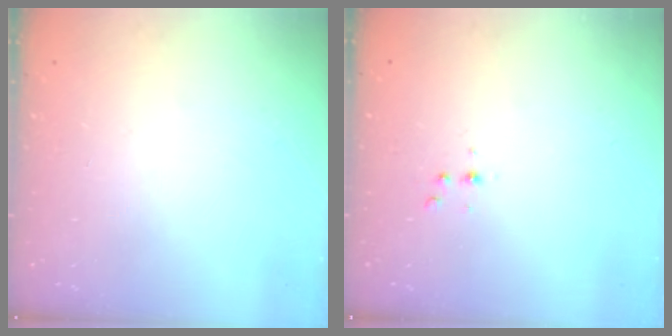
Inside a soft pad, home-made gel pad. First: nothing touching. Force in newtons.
{"total": 3.1, "press": 2.7, "slide": 1.6}